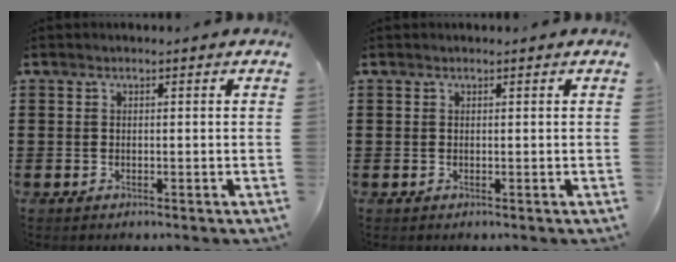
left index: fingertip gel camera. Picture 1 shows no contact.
{"total": 0.0}